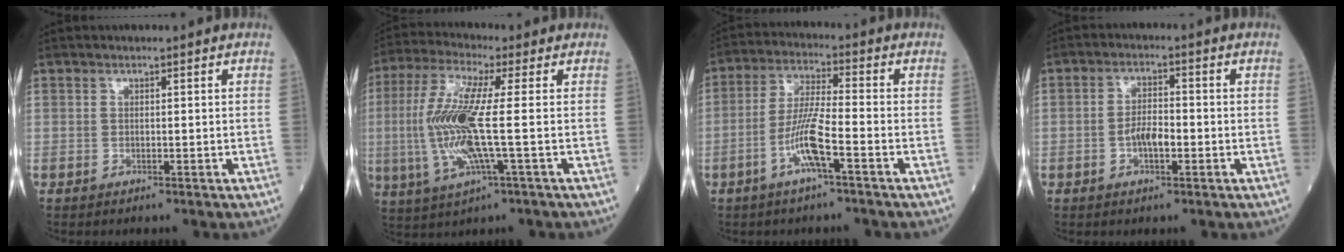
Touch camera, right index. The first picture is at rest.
{"total": 12.5, "force": [-0.7, 0.9, 12.4], "torque": [-0.276, 0.005, -0.017]}
{"total": 7.5, "force": [-3.2, 0.4, 6.8], "torque": [-0.138, 0.003, -0.062]}
{"total": 4.1, "force": [-1.1, 1.5, 3.6], "torque": [-0.071, 0.008, -0.018]}